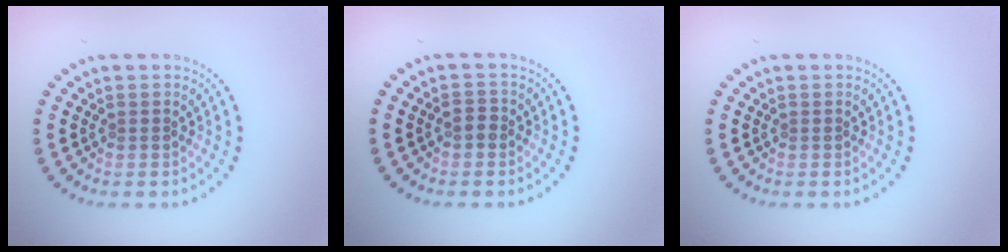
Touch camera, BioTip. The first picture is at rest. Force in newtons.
{"total": 1.3, "press": 1.3, "slide": 0.2}
{"total": 0.0}